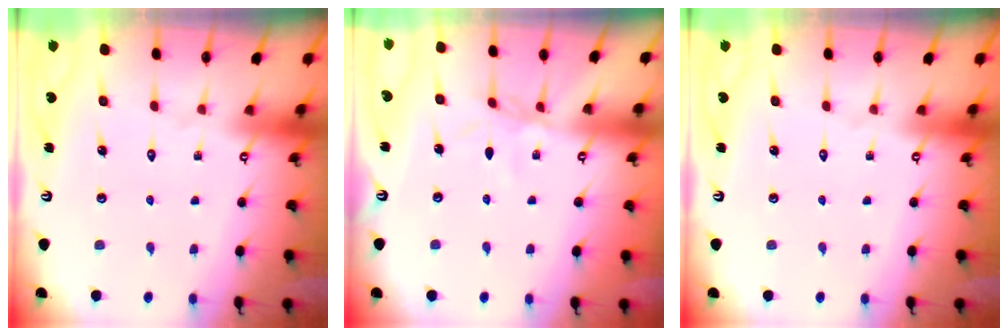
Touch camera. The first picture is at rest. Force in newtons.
{"total": 3.0, "press": 2.9, "slide": 0.3}
{"total": 0.0}